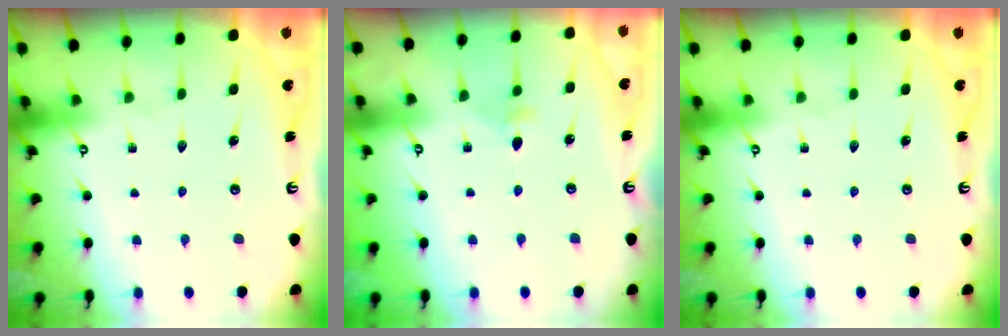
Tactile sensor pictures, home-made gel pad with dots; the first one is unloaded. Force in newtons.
{"total": 3.1, "press": 3.0, "slide": 0.7}
{"total": 0.0}